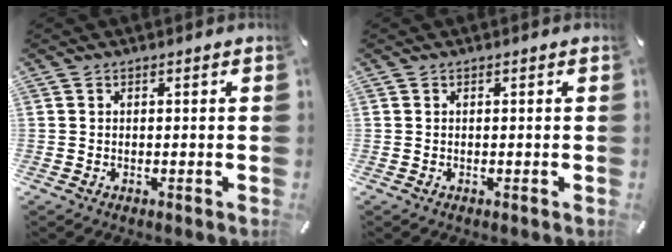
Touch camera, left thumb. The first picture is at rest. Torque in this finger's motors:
{"motor_torque": [0.00, 0.00, -0.01, -0.01, 0.00]}